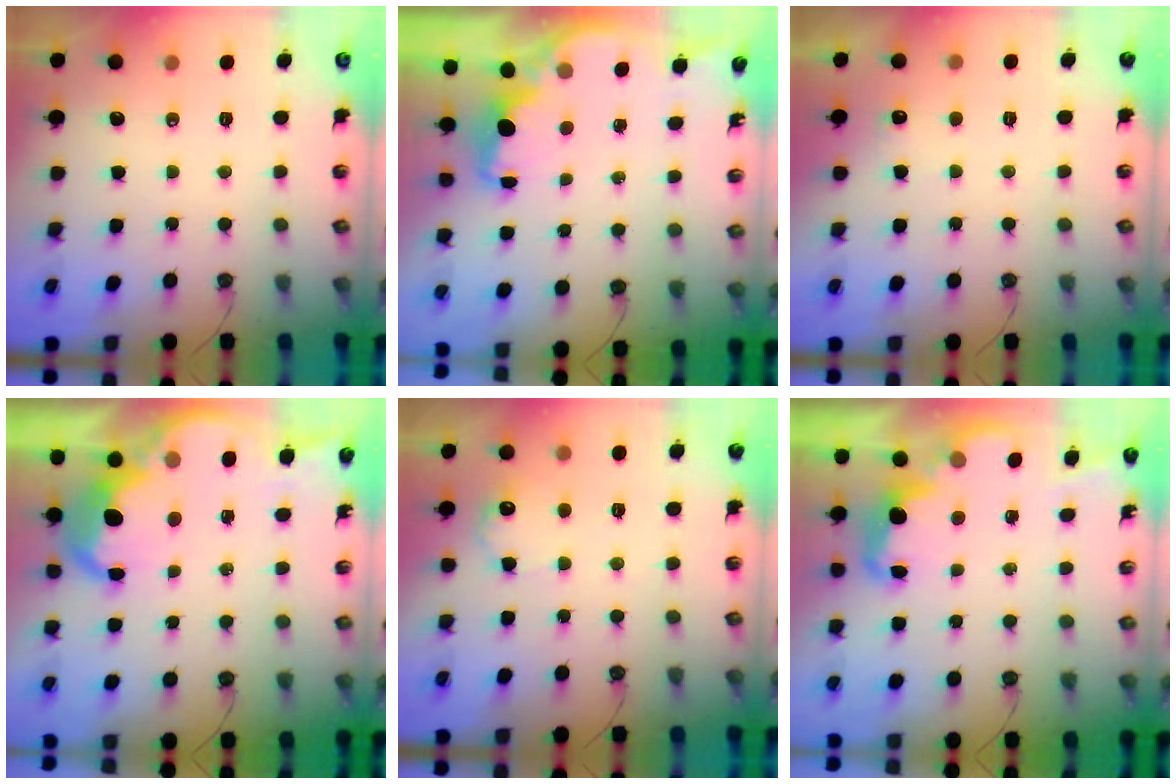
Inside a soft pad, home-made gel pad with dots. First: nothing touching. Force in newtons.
{"total": 2.1, "press": 2.0, "slide": 0.6}
{"total": 4.4, "press": 4.3, "slide": 1.2}
{"total": 9.0, "press": 9.0, "slide": 0.6}
{"total": 8.5, "press": 8.4, "slide": 0.3}
{"total": 3.4, "press": 3.3, "slide": 0.8}